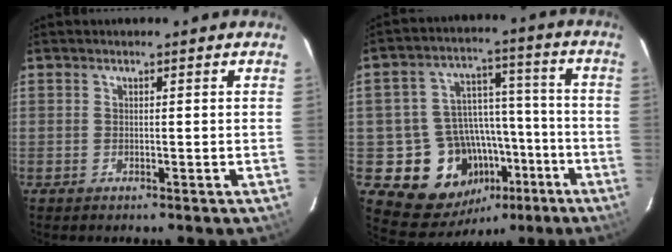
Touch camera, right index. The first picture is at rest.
{"total": 16.0, "force": [-7.3, 12.6, 6.6], "torque": [-0.130, 0.044, -0.077]}